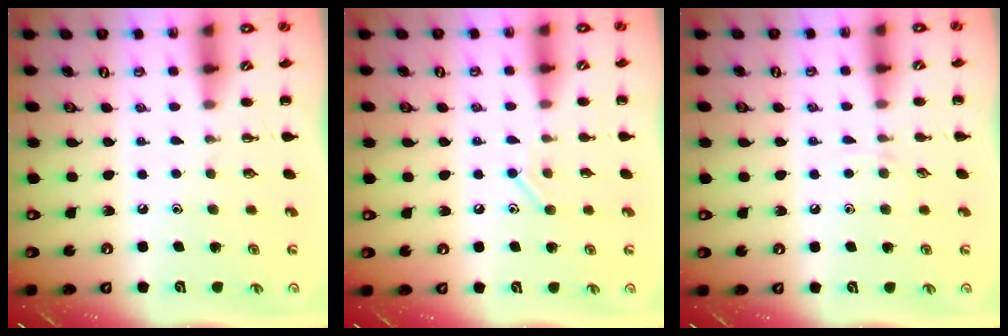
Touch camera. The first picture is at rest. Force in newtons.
{"total": 6.9, "press": 6.8, "slide": 1.4}
{"total": 2.5, "press": 2.3, "slide": 0.9}